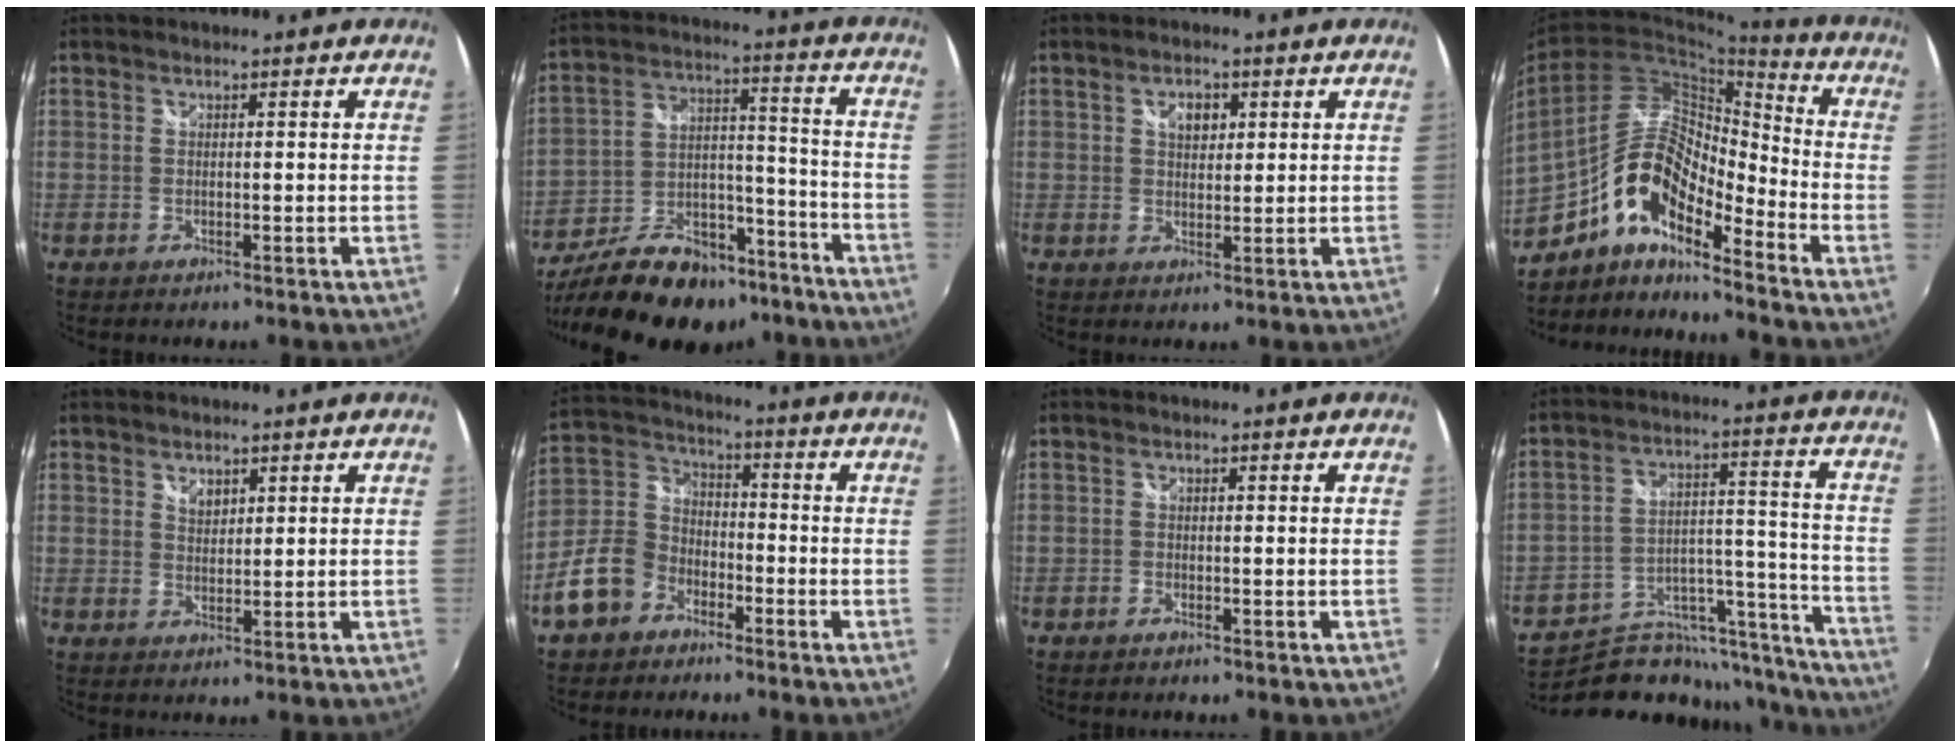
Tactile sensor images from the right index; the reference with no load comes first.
{"total": 24.7, "force": [-18.7, 11.3, 11.4], "torque": [-0.225, 0.025, -0.272]}
{"total": 3.6, "force": [1.4, 2.4, 2.3], "torque": [-0.033, 0.007, 0.023]}
{"total": 13.6, "force": [-8.3, 5.0, 9.6], "torque": [-0.176, 0.012, -0.162]}
{"total": 2.5, "force": [1.5, 1.8, 1.0], "torque": [-0.010, 0.002, 0.026]}
{"total": 11.8, "force": [-6.8, 8.6, 4.5], "torque": [-0.123, 0.032, -0.121]}
{"total": 0.8, "force": [-0.7, 0.5, 0.1], "torque": [-0.005, -0.001, -0.014]}
{"total": 23.2, "force": [-19.6, 9.4, 8.0], "torque": [-0.112, 0.052, -0.263]}